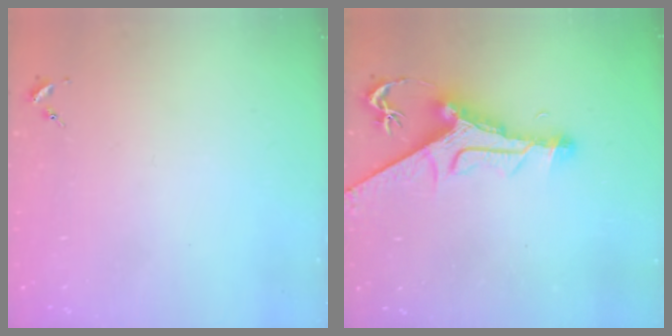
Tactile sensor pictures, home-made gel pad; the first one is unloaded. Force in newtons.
{"total": 12.8, "press": 12.7, "slide": 1.7}